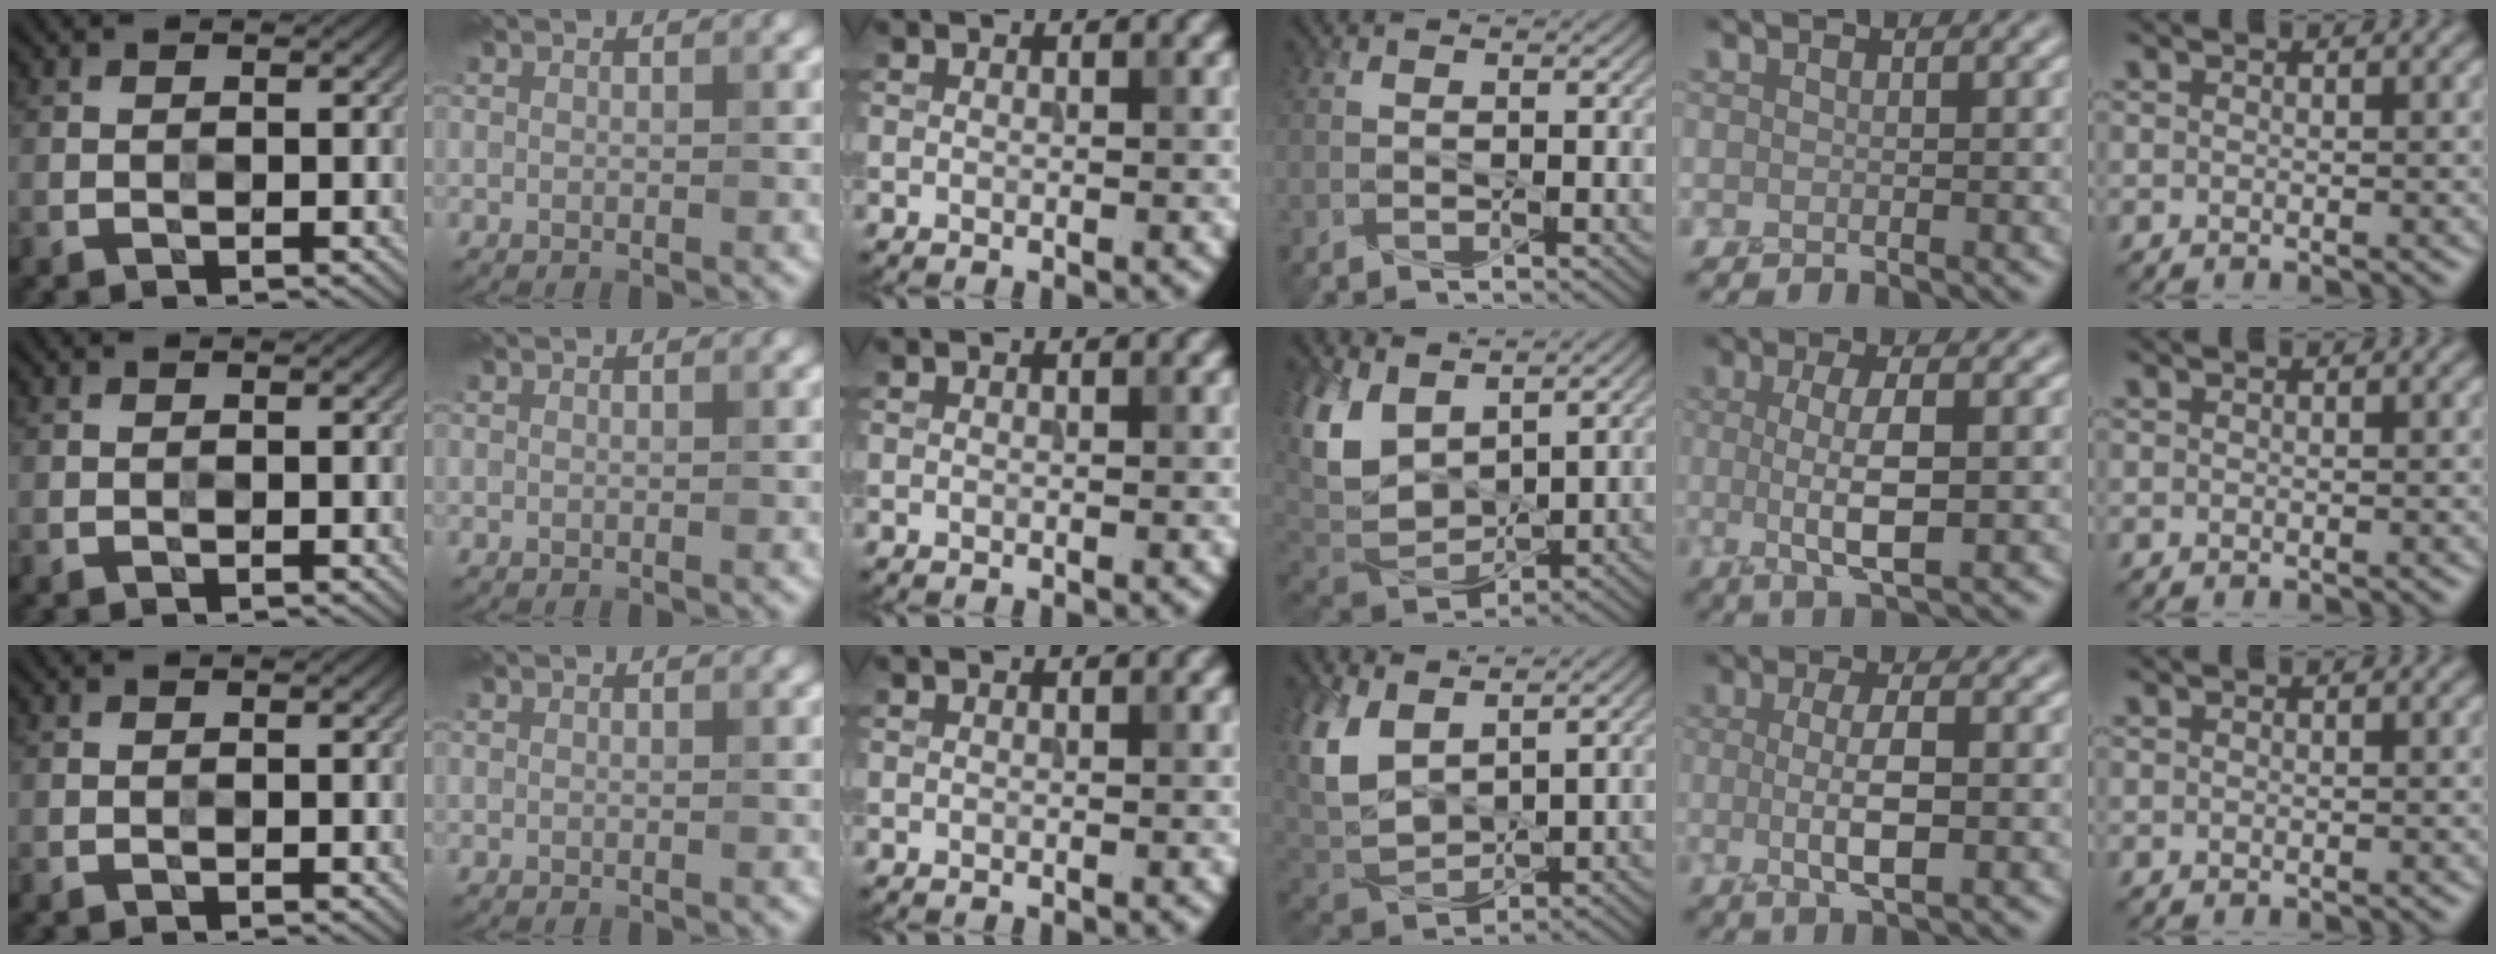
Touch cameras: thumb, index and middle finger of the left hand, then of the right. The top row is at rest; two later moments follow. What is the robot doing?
{"motion": "squeeze", "object": "foam earplug"}